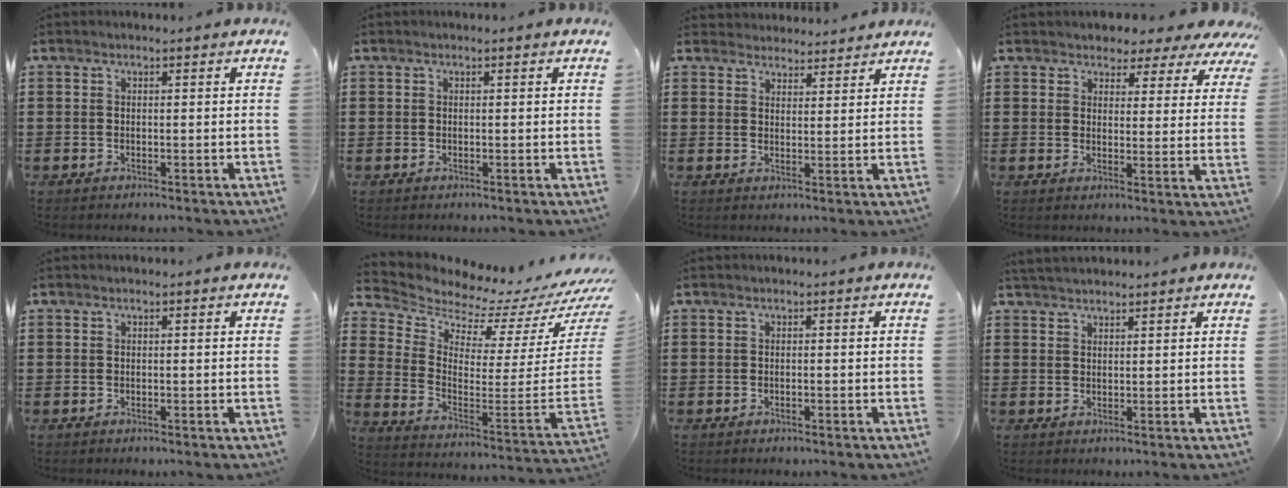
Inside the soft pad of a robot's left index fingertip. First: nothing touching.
{"total": 0.0}
{"total": 3.2, "force": [3.1, 0.7, -0.3], "torque": [-0.005, -0.005, 0.059]}
{"total": 3.6, "force": [3.2, 1.6, 0.6], "torque": [-0.024, -0.014, 0.052]}
{"total": 0.0}
{"total": 3.0, "force": [3.0, 0.3, 0.5], "torque": [-0.028, -0.066, 0.041]}
{"total": 0.0}
{"total": 2.1, "force": [2.0, 0.5, 0.1], "torque": [-0.007, 0.001, 0.041]}